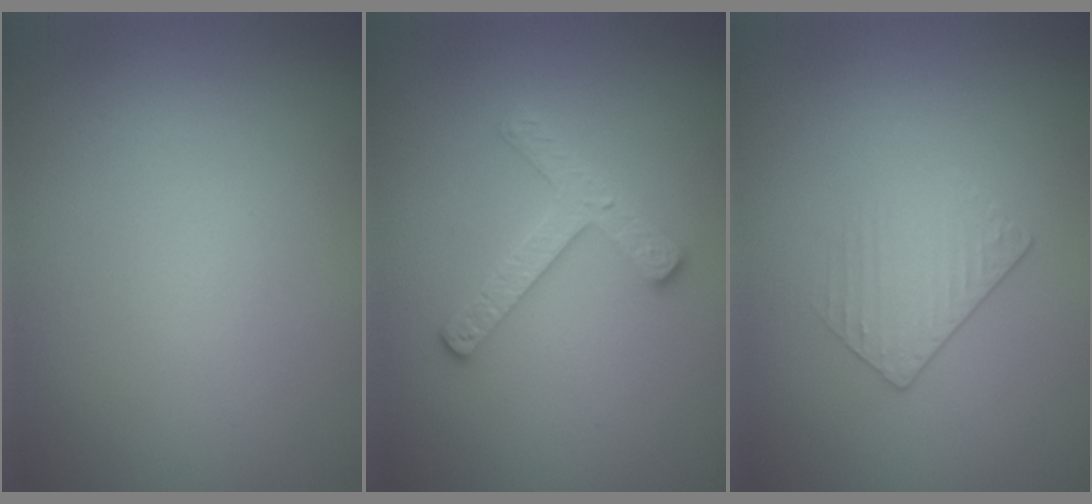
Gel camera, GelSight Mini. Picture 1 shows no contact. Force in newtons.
{"total": 2.7, "press": 2.6, "slide": 0.5}
{"total": 1.4, "press": 0.9, "slide": 1.1}